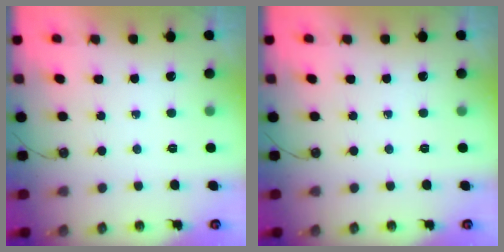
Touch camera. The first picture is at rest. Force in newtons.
{"total": 0.0}